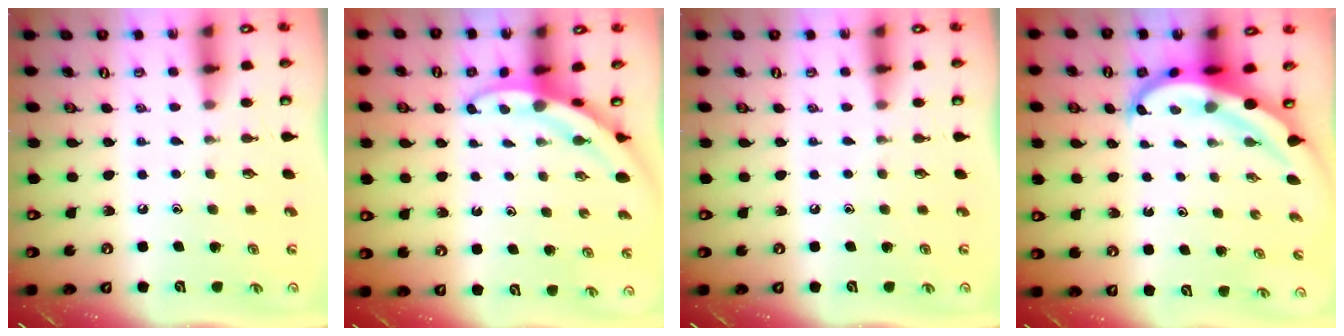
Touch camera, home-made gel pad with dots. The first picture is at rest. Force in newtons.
{"total": 3.4, "press": 3.4, "slide": 0.2}
{"total": 0.0}
{"total": 5.9, "press": 5.8, "slide": 0.6}